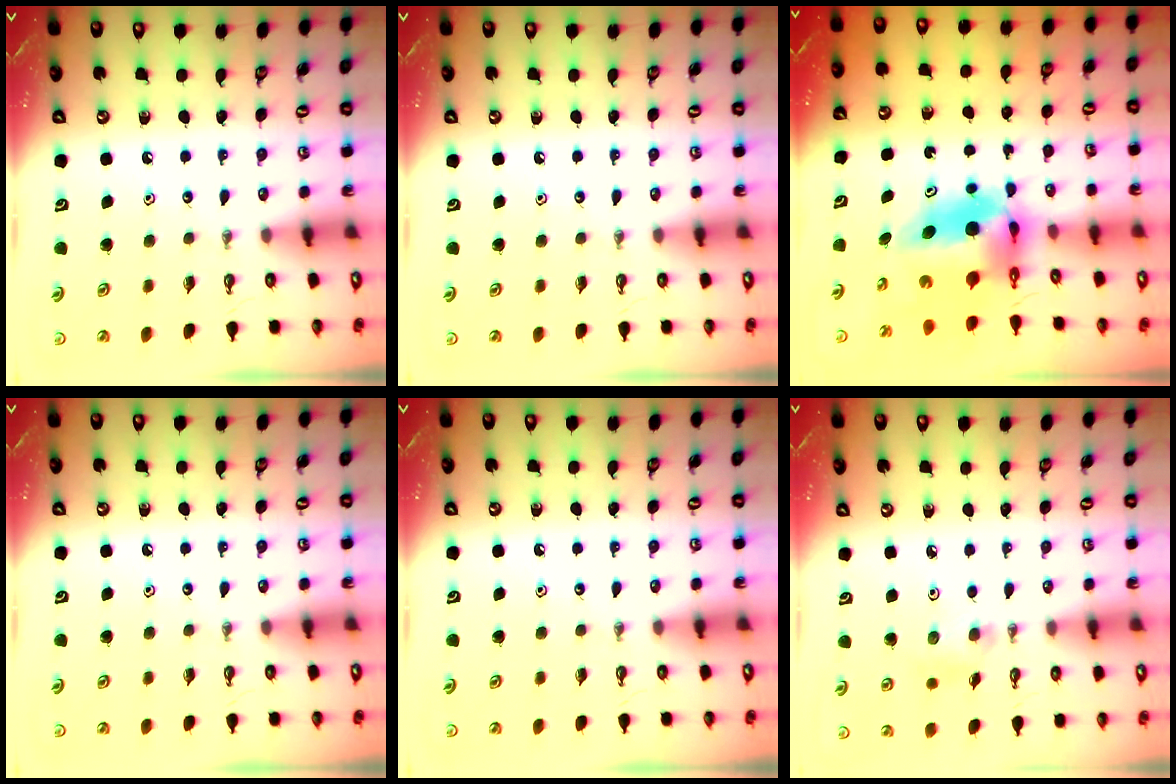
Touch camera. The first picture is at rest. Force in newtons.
{"total": 0.0}
{"total": 9.9, "press": 9.2, "slide": 3.6}
{"total": 0.0}
{"total": 0.0}
{"total": 6.3, "press": 5.4, "slide": 3.3}